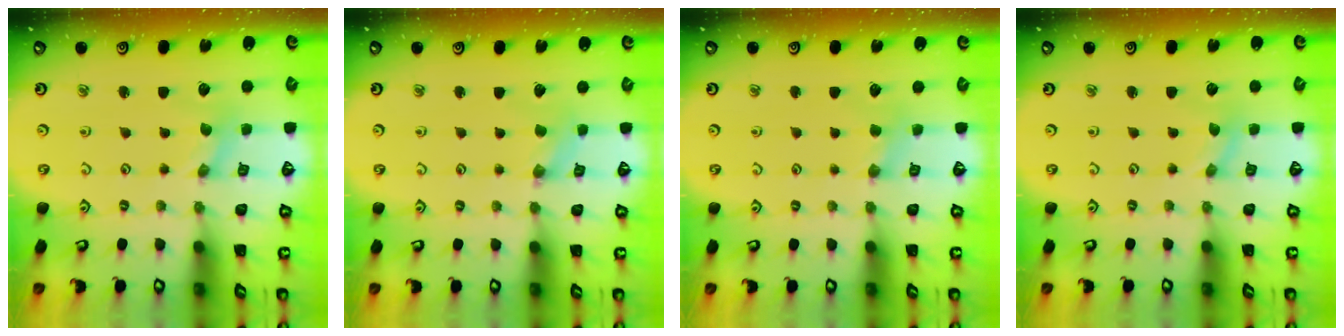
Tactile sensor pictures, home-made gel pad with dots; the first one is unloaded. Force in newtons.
{"total": 0.0}
{"total": 2.0, "press": 2.0, "slide": 0.4}
{"total": 0.0}